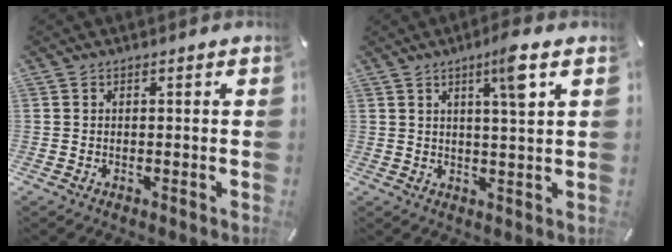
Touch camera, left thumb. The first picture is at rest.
{"total": 6.4, "force": [3.2, 0.2, 5.5], "torque": [-0.090, -0.009, 0.046]}